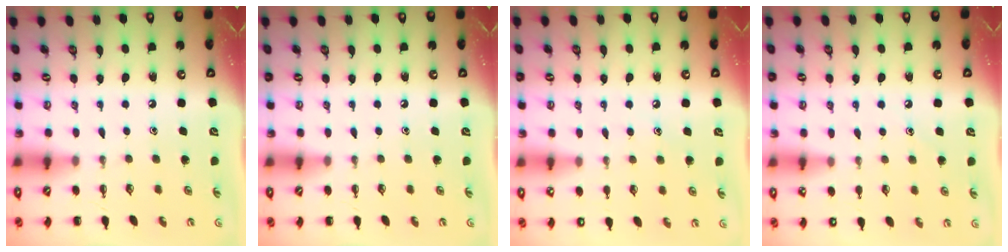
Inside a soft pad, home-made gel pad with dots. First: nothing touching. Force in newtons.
{"total": 0.0}
{"total": 6.6, "press": 6.4, "slide": 1.6}
{"total": 7.9, "press": 7.5, "slide": 2.5}